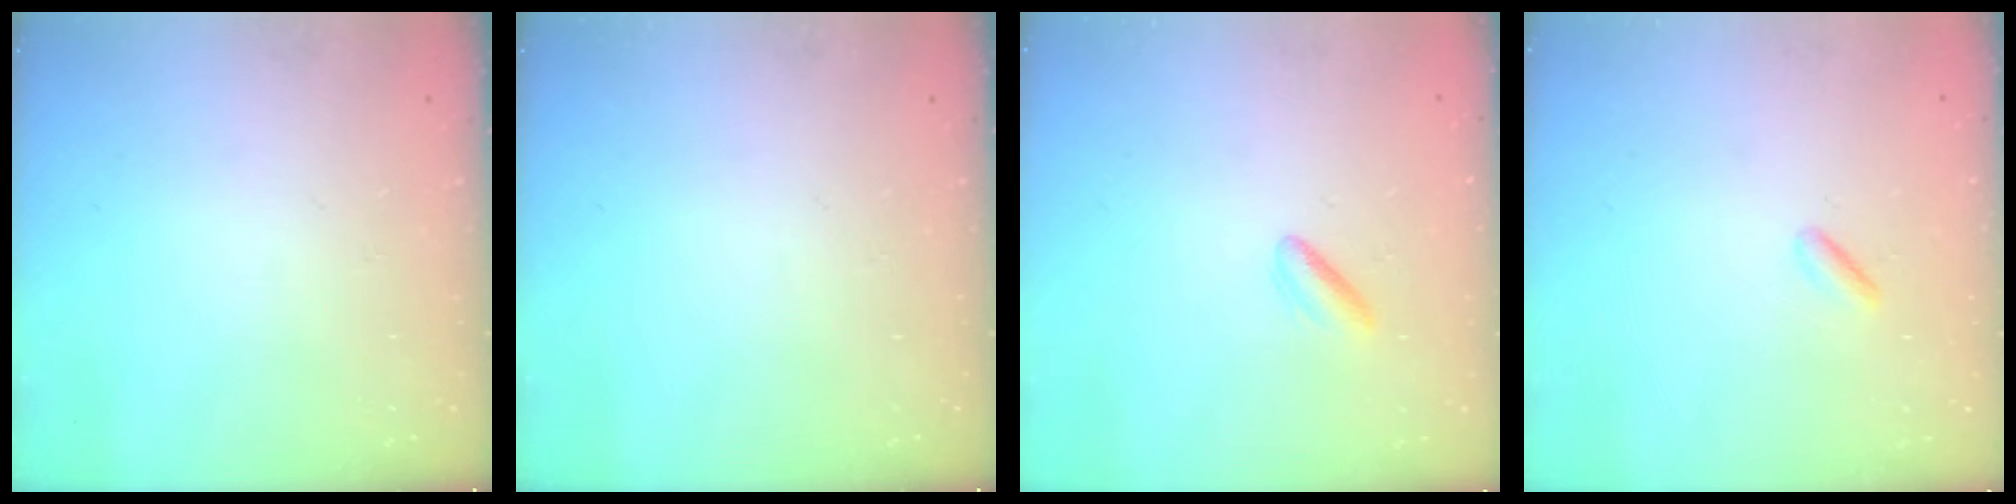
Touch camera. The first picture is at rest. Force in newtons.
{"total": 0.0}
{"total": 3.9, "press": 3.7, "slide": 1.2}
{"total": 1.3, "press": 1.2, "slide": 0.5}